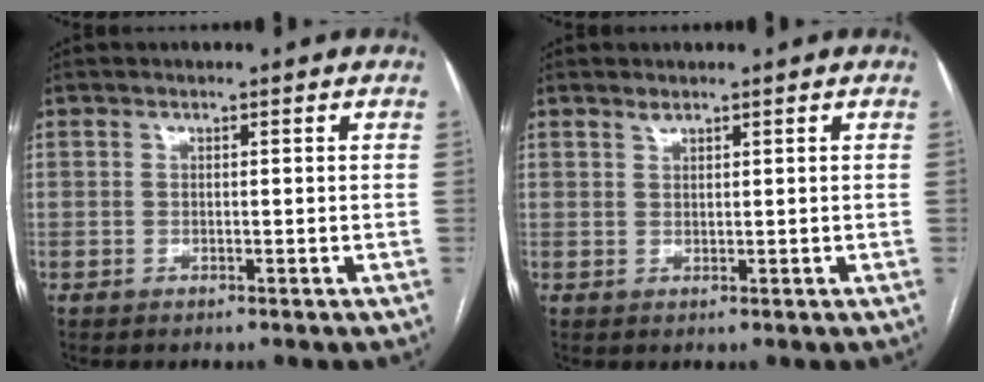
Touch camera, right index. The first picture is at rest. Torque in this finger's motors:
{"motor_torque": [-0.02, -0.01, -0.04, 0.00]}